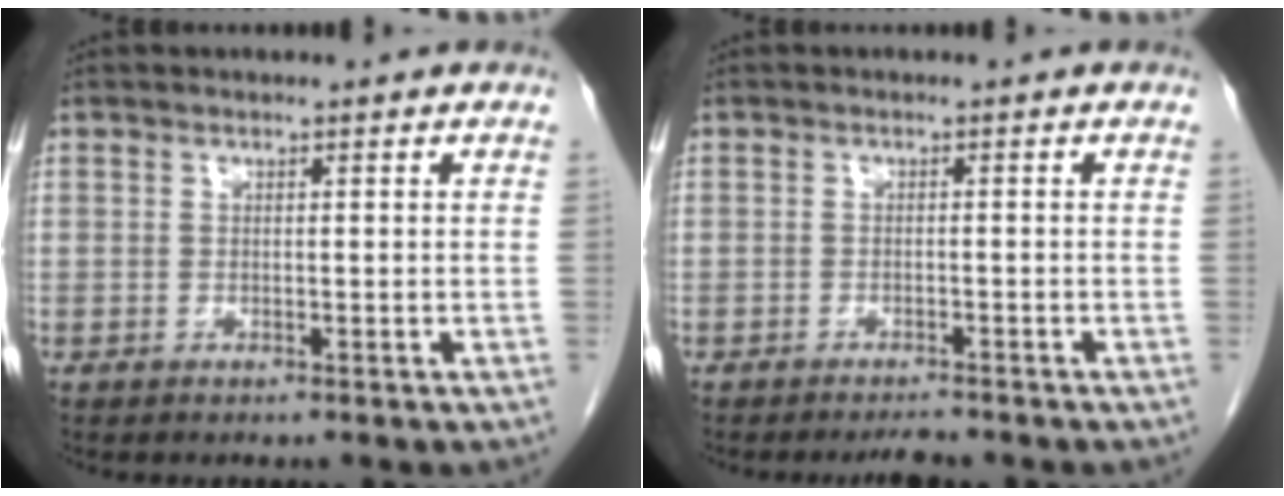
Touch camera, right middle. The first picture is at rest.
{"total": 2.0, "force": [-1.9, 0.2, 0.6], "torque": [-0.013, -0.005, -0.026]}